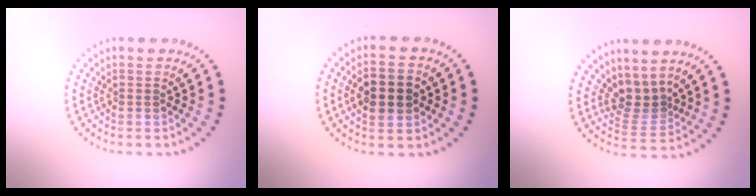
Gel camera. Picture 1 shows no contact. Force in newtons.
{"total": 4.3, "press": 4.3, "slide": 0.2}
{"total": 2.8, "press": 1.8, "slide": 2.1}